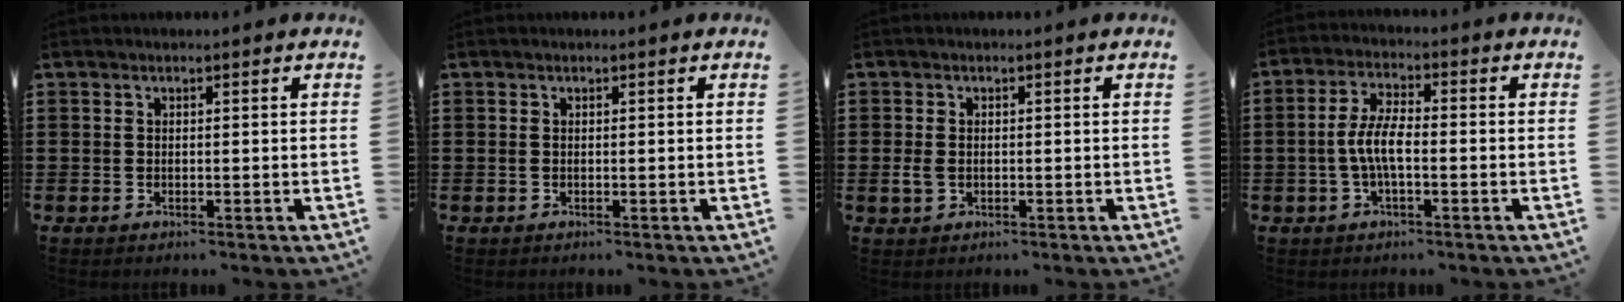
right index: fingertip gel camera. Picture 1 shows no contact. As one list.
[{"total": 0.0}, {"total": 1.7, "force": [-0.2, 1.2, 1.1], "torque": [-0.031, 0.001, -0.007]}, {"total": 5.6, "force": [-1.0, 1.9, 5.2], "torque": [-0.119, -0.001, -0.027]}]